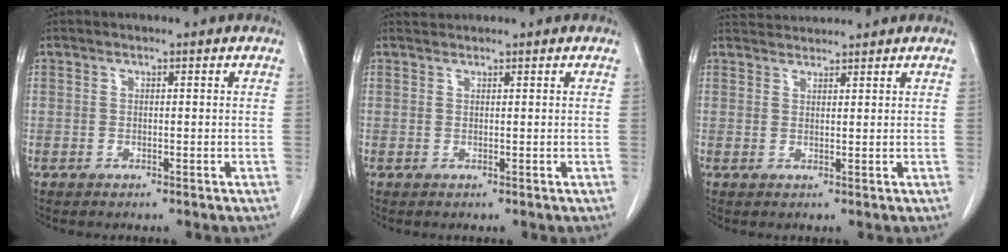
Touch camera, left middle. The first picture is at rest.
{"total": 0.9, "force": [0.8, -0.2, -0.3], "torque": [-0.007, 0.007, 0.019]}
{"total": 3.1, "force": [3.1, -0.1, -0.1], "torque": [-0.008, 0.021, 0.061]}